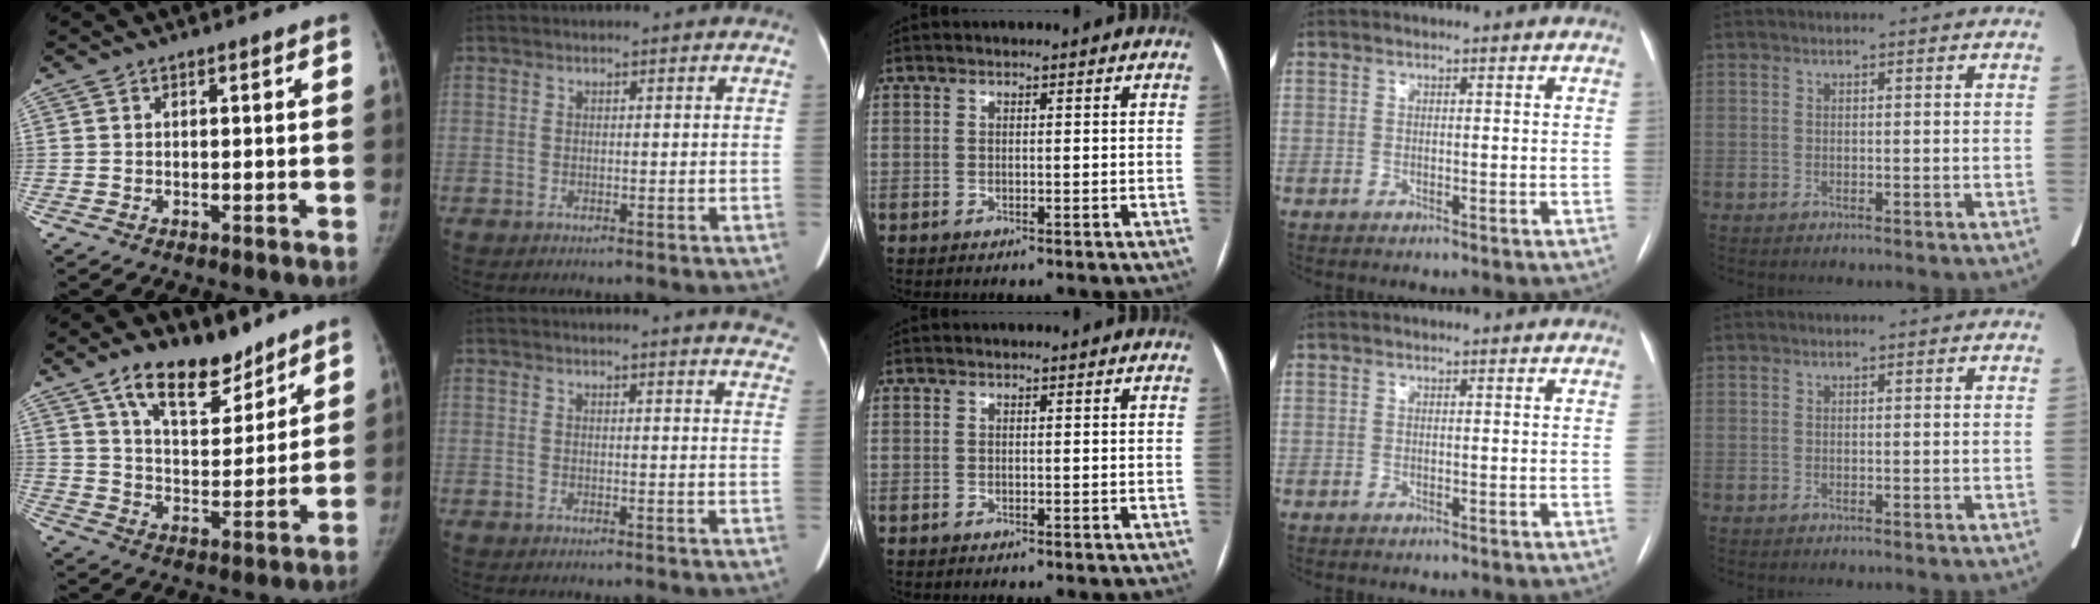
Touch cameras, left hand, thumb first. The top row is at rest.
{"thumb": {"total": 13.6, "force": [9.7, 6.4, 7.2], "torque": [-0.079, -0.062, 0.168]}, "index": {"total": 11.1, "force": [10.6, 0.7, 3.3], "torque": [-0.016, -0.062, 0.084]}}